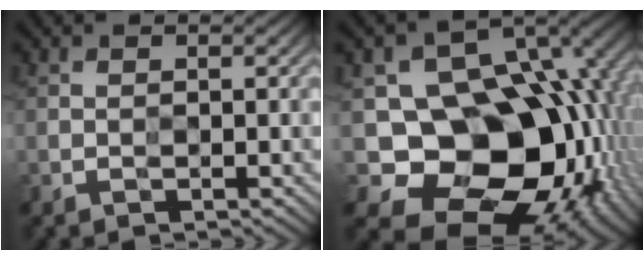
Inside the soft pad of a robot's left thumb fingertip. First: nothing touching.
{"total": 17.4, "force": [-2.0, 13.7, 10.5], "torque": [-0.158, -0.049, -0.017]}